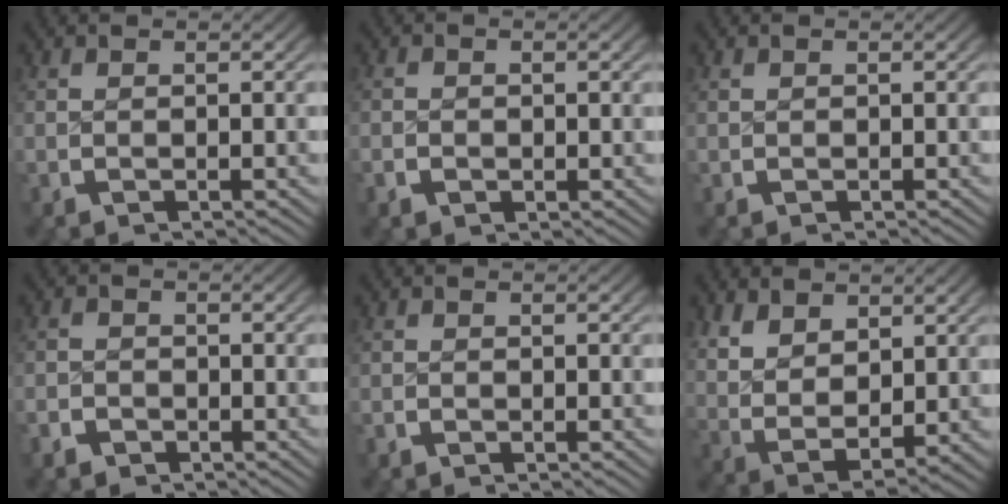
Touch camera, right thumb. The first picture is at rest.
{"total": 1.2, "force": [-0.4, 1.0, 0.5], "torque": [-0.012, -0.003, -0.008]}
{"total": 0.0}
{"total": 2.0, "force": [-1.4, 1.3, 0.1], "torque": [0.001, -0.005, -0.029]}
{"total": 0.6, "force": [-0.6, 0.3, 0.1], "torque": [-0.002, -0.002, -0.012]}
{"total": 7.5, "force": [0.6, 5.4, 5.2], "torque": [-0.125, -0.042, 0.036]}